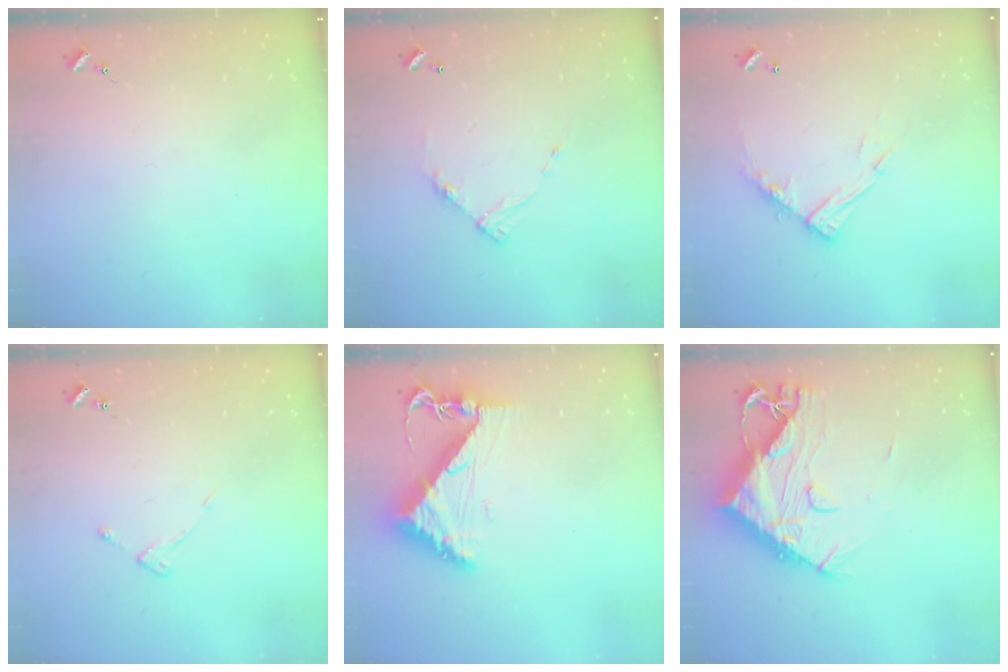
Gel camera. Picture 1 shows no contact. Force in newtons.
{"total": 8.8, "press": 8.8, "slide": 0.5}
{"total": 12.8, "press": 12.8, "slide": 1.0}
{"total": 4.1, "press": 4.1, "slide": 0.5}
{"total": 8.3, "press": 8.2, "slide": 1.0}
{"total": 18.4, "press": 18.3, "slide": 1.6}